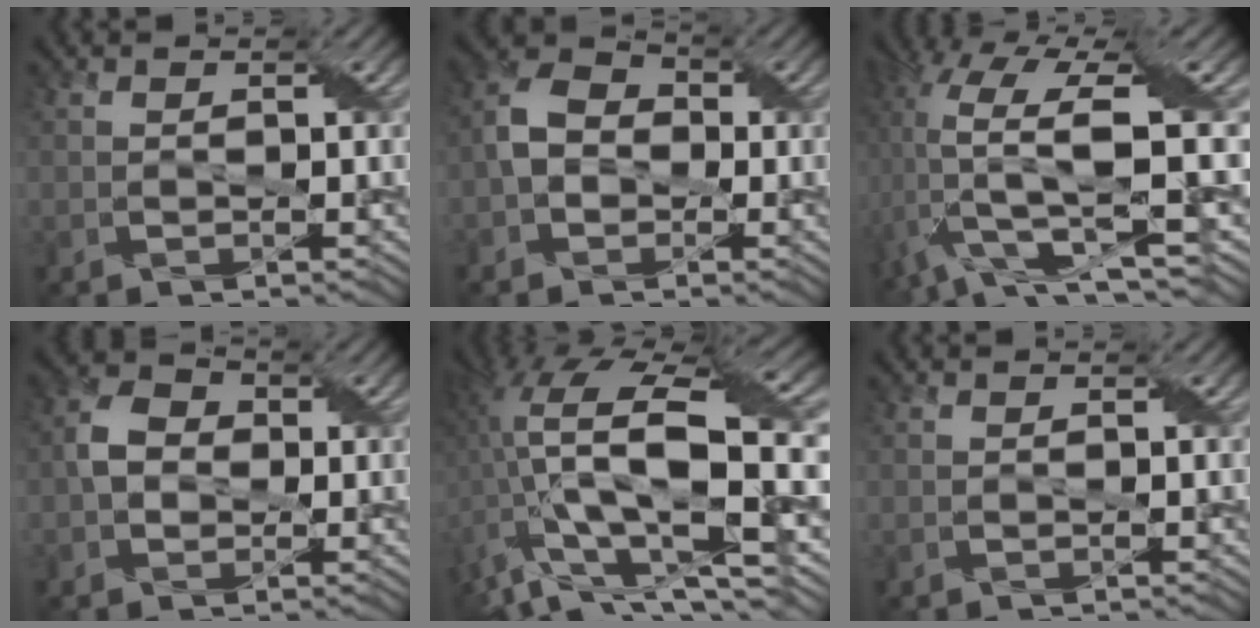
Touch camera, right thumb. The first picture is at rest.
{"total": 5.2, "force": [-1.0, 4.2, 2.8], "torque": [-0.065, 0.009, -0.031]}
{"total": 16.0, "force": [0.8, 5.7, 14.9], "torque": [-0.305, -0.003, 0.027]}
{"total": 4.1, "force": [-0.2, 3.5, 2.2], "torque": [-0.051, 0.008, -0.011]}
{"total": 18.5, "force": [-1.9, 7.6, 16.8], "torque": [-0.325, -0.015, -0.034]}
{"total": 0.0}